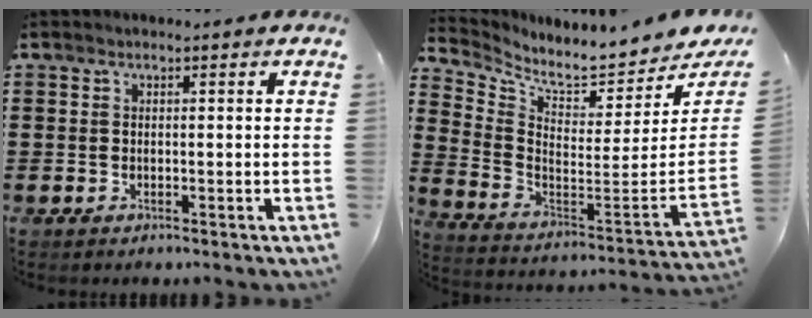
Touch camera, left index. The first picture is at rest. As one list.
[{"total": 5.4, "force": [5.2, -0.1, 1.6], "torque": [-0.057, -0.070, 0.083]}]